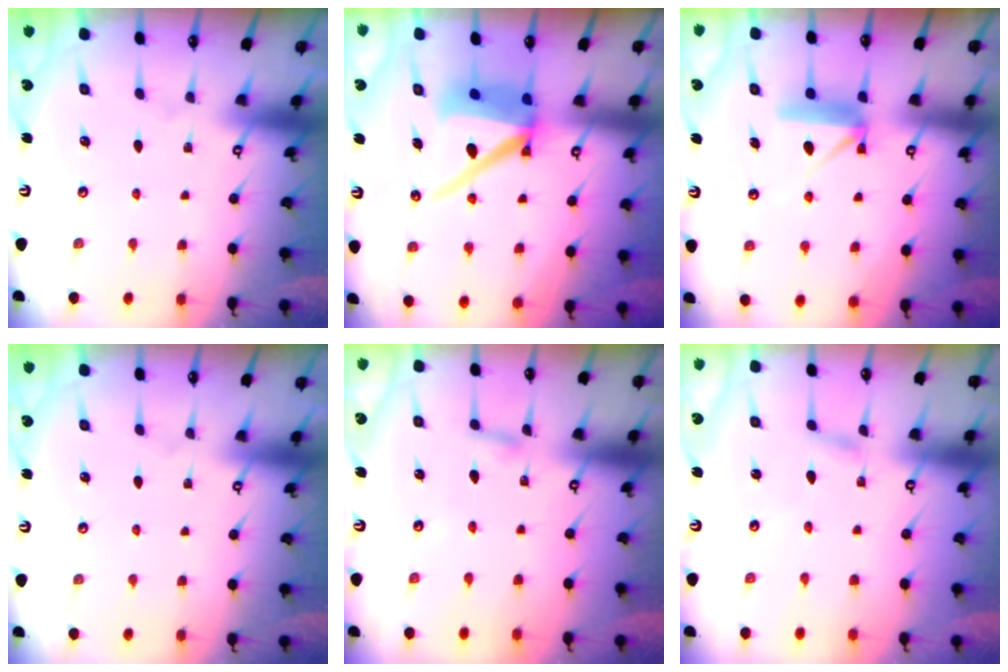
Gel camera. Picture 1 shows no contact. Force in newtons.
{"total": 12.6, "press": 12.5, "slide": 1.6}
{"total": 8.7, "press": 8.7, "slide": 0.4}
{"total": 0.0}
{"total": 3.1, "press": 3.1, "slide": 0.3}
{"total": 2.8, "press": 2.8, "slide": 0.4}